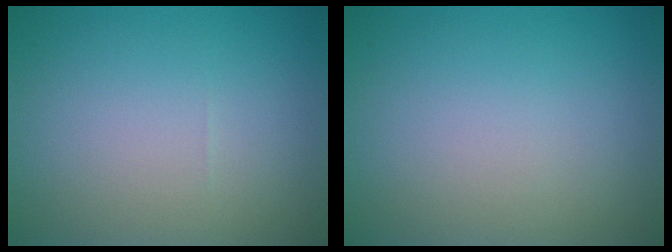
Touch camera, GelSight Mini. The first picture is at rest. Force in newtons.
{"total": 0.0}